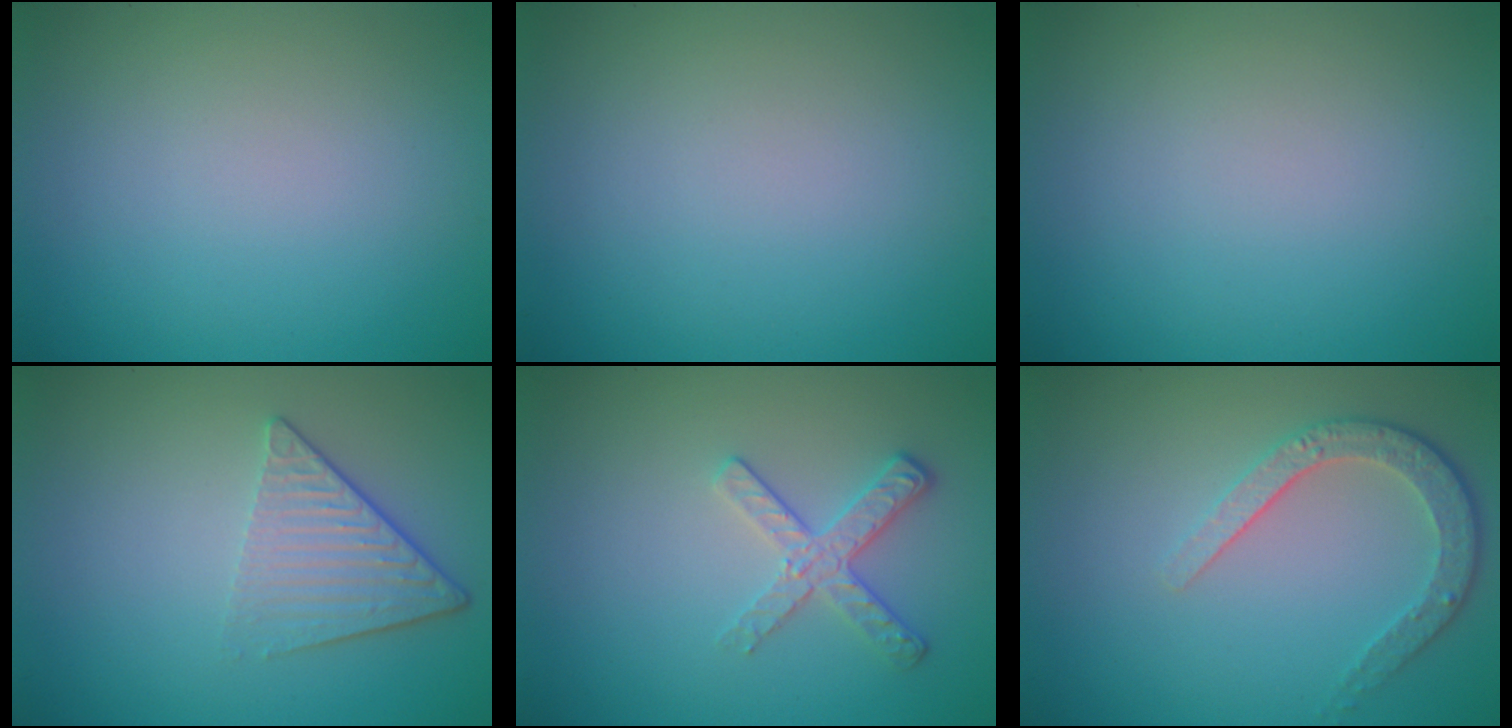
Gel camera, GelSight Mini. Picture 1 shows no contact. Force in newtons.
{"total": 0.0}
{"total": 0.0}
{"total": 3.6, "press": 2.6, "slide": 2.4}
{"total": 2.6, "press": 2.4, "slide": 1.2}
{"total": 3.5, "press": 2.8, "slide": 2.1}